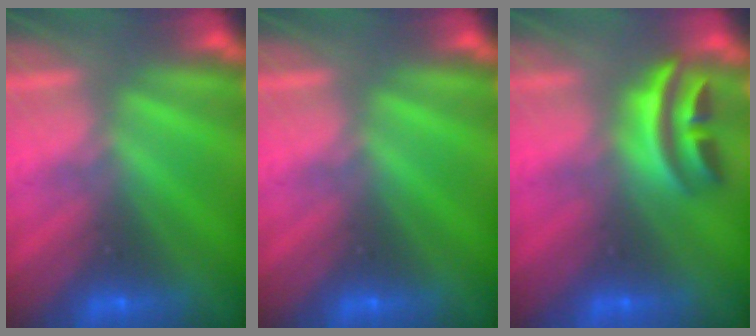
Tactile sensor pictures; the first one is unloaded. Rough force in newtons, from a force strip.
{"total": 0.0}
{"total": 2.9}